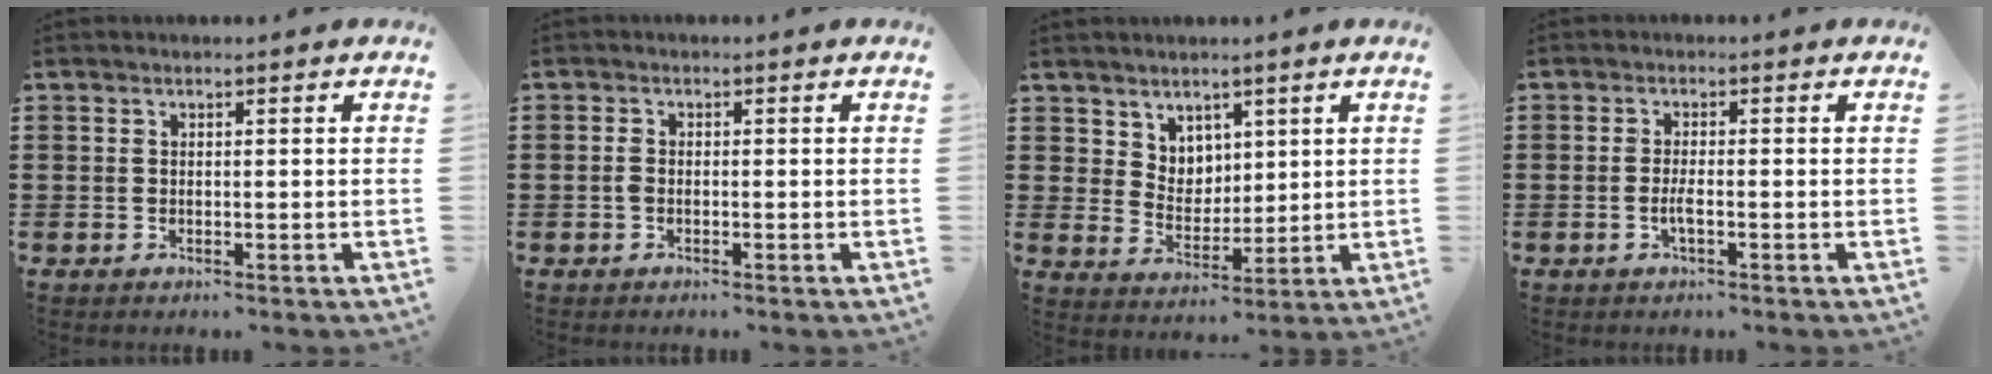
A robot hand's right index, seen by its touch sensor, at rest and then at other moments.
{"total": 1.2, "force": [-0.4, 0.6, 0.9], "torque": [-0.027, -0.004, -0.009]}
{"total": 5.0, "force": [3.4, 3.5, 0.2], "torque": [-0.026, 0.000, 0.065]}
{"total": 2.2, "force": [-0.8, 0.3, 2.0], "torque": [-0.044, -0.004, -0.016]}